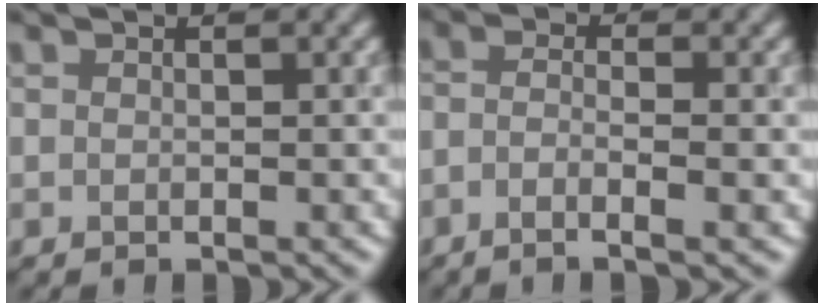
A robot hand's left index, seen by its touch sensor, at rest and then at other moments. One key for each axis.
{"total": 2.5, "fx": -1.5, "fy": 0.4, "fz": 2.0, "tx": -0.036, "ty": 0.004, "tz": -0.026}